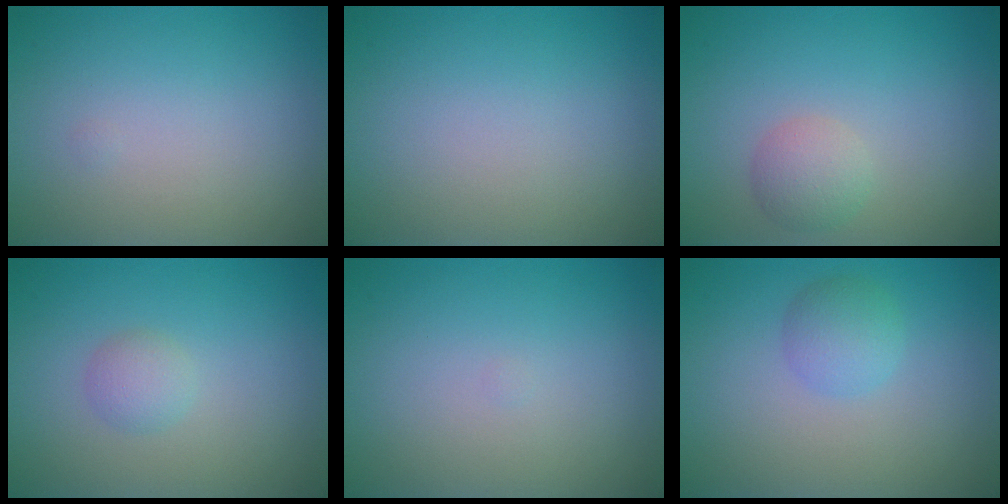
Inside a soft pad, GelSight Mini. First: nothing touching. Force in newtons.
{"total": 0.0}
{"total": 2.2, "press": 2.2, "slide": 0.1}
{"total": 1.5, "press": 1.5, "slide": 0.0}
{"total": 0.0}
{"total": 2.2, "press": 2.2, "slide": 0.0}